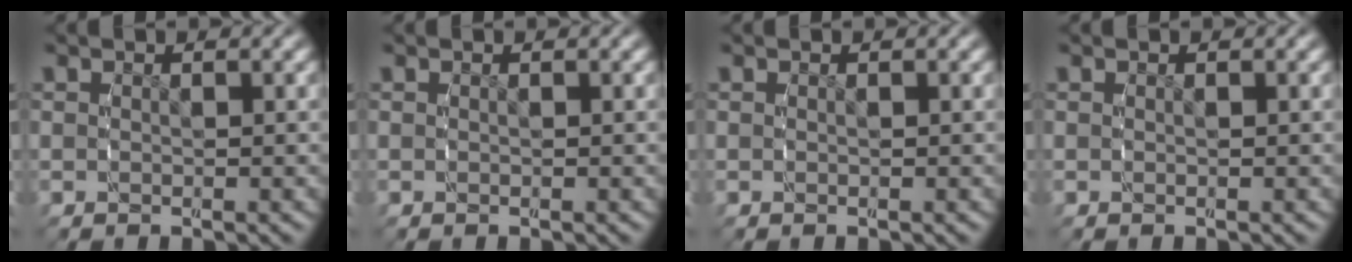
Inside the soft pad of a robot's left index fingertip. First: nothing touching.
{"total": 0.0}
{"total": 0.0}
{"total": 0.0}